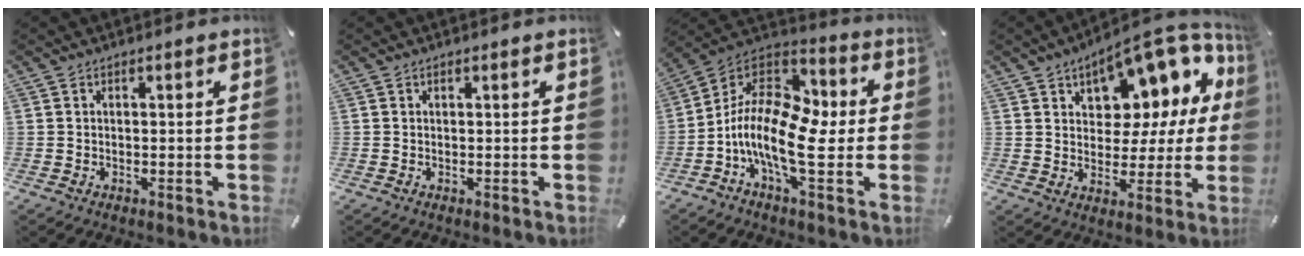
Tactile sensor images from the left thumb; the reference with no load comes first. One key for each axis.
{"total": 0.0}
{"total": 15.8, "fx": -4.7, "fy": 7.3, "fz": 13.3, "tx": -0.283, "ty": -0.001, "tz": -0.083}
{"total": 13.3, "fx": 8.1, "fy": 8.1, "fz": 6.8, "tx": -0.089, "ty": -0.068, "tz": 0.140}